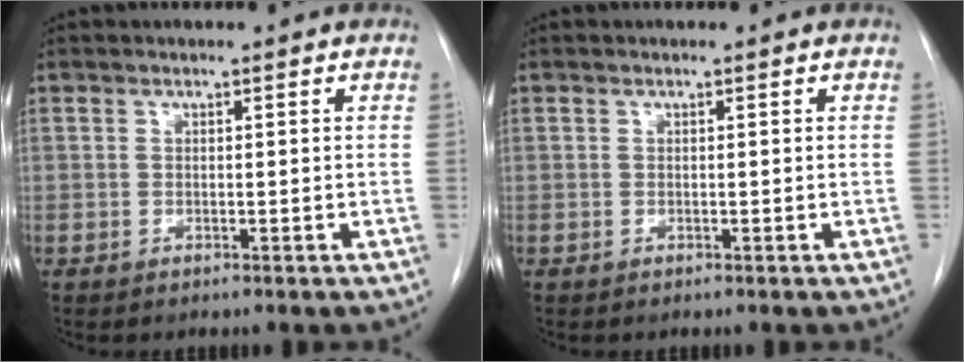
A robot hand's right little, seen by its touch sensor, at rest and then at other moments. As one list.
[{"total": 0.0}]